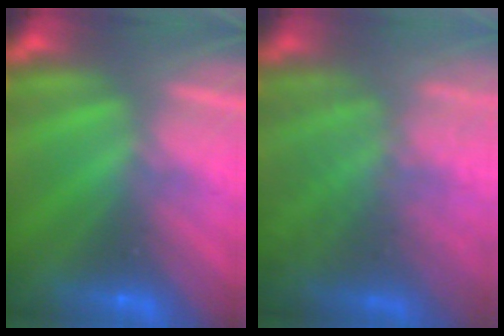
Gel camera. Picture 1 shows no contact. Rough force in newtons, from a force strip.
{"total": 10.5}